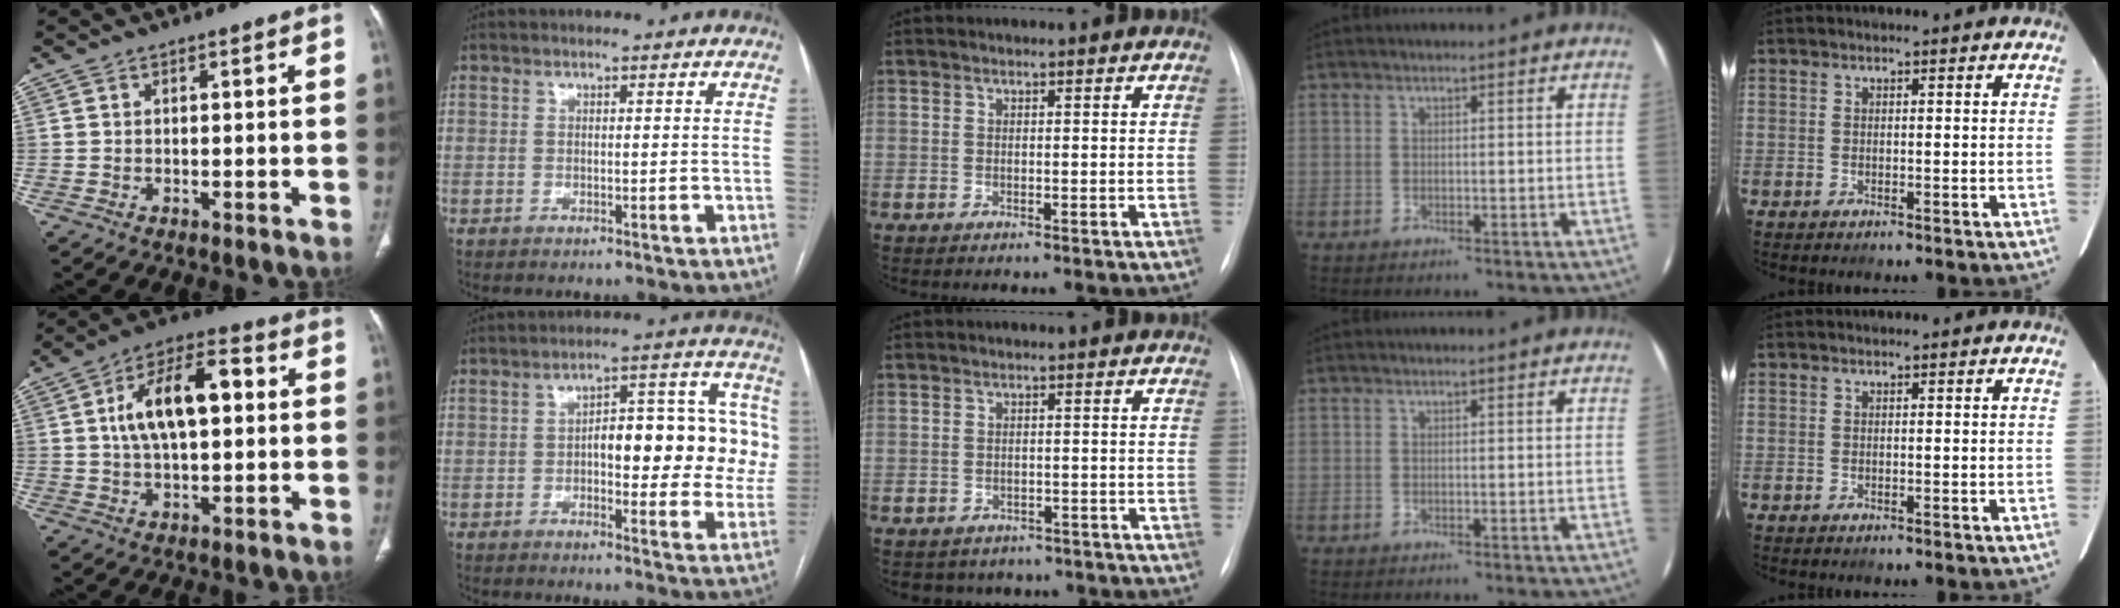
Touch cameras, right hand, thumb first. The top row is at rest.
{"thumb": {"total": 14.2, "force": [2.1, 7.0, 12.2], "torque": [-0.204, 0.024, 0.032]}, "index": {"total": 14.9, "force": [0.5, 5.9, 13.6], "torque": [-0.163, 0.040, 0.011]}, "middle": {"total": 7.1, "force": [-5.9, 3.9, 0.5], "torque": [0.001, 0.018, -0.061]}}